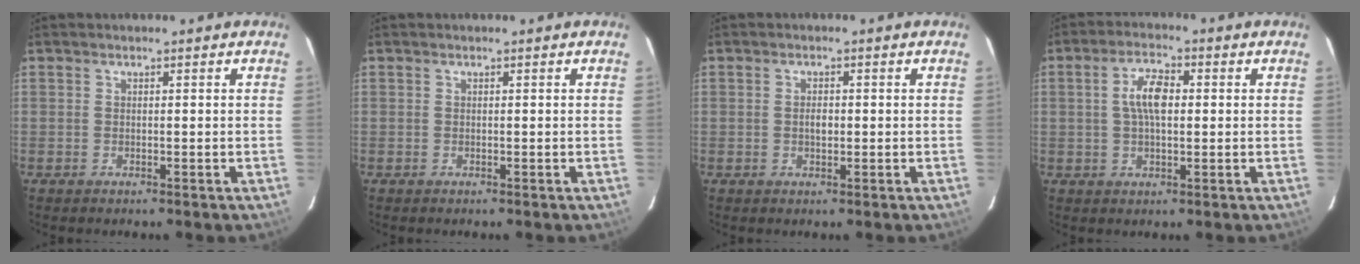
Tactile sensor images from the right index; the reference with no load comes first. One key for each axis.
{"total": 0.0}
{"total": 1.8, "fx": -0.1, "fy": 1.1, "fz": 1.4, "tx": -0.025, "ty": 0.004, "tz": -0.002}
{"total": 6.0, "fx": 0.7, "fy": 2.6, "fz": 5.4, "tx": -0.101, "ty": 0.012, "tz": 0.014}